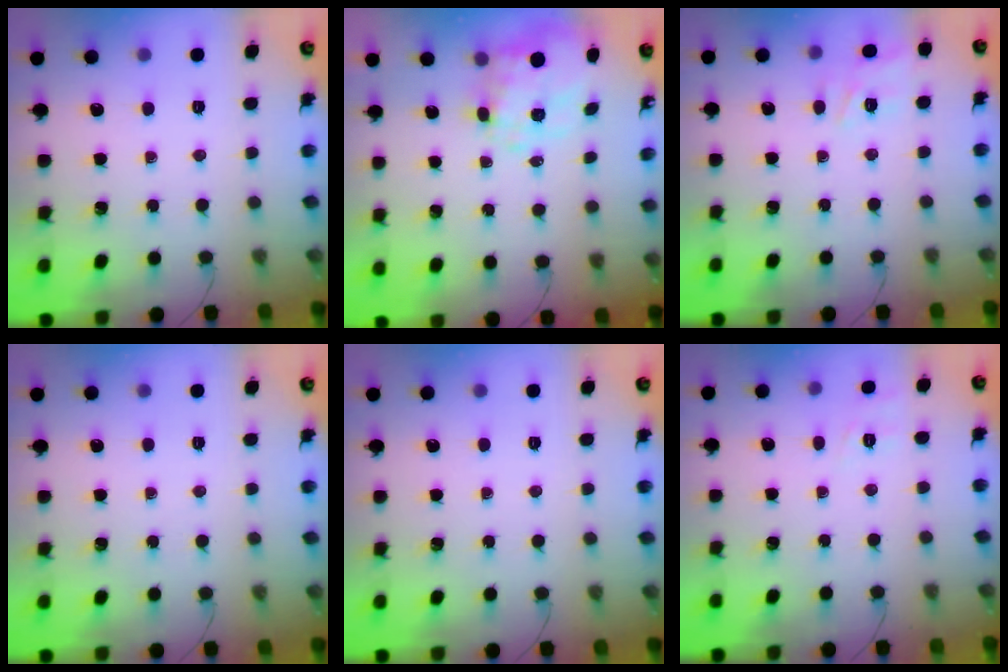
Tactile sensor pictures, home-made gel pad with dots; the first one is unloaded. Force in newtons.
{"total": 9.6, "press": 9.4, "slide": 1.9}
{"total": 5.5, "press": 5.4, "slide": 1.3}
{"total": 0.0}
{"total": 0.0}
{"total": 2.1, "press": 0.8, "slide": 2.0}